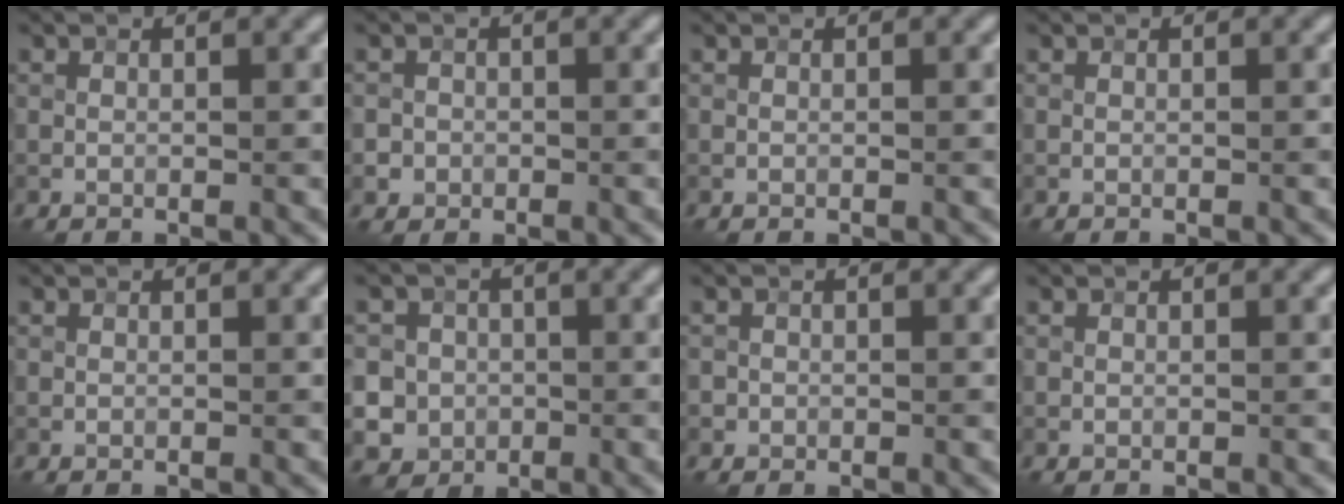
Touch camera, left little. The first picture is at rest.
{"total": 1.6, "force": [-0.6, 1.4, 0.0], "torque": [0.015, 0.003, -0.010]}
{"total": 0.0}
{"total": 0.0}
{"total": 0.0}
{"total": 6.3, "force": [-1.3, 6.1, 1.4], "torque": [-0.017, 0.003, -0.053]}
{"total": 0.8, "force": [-0.2, 0.7, -0.1], "torque": [0.012, -0.004, -0.004]}
{"total": 0.0}